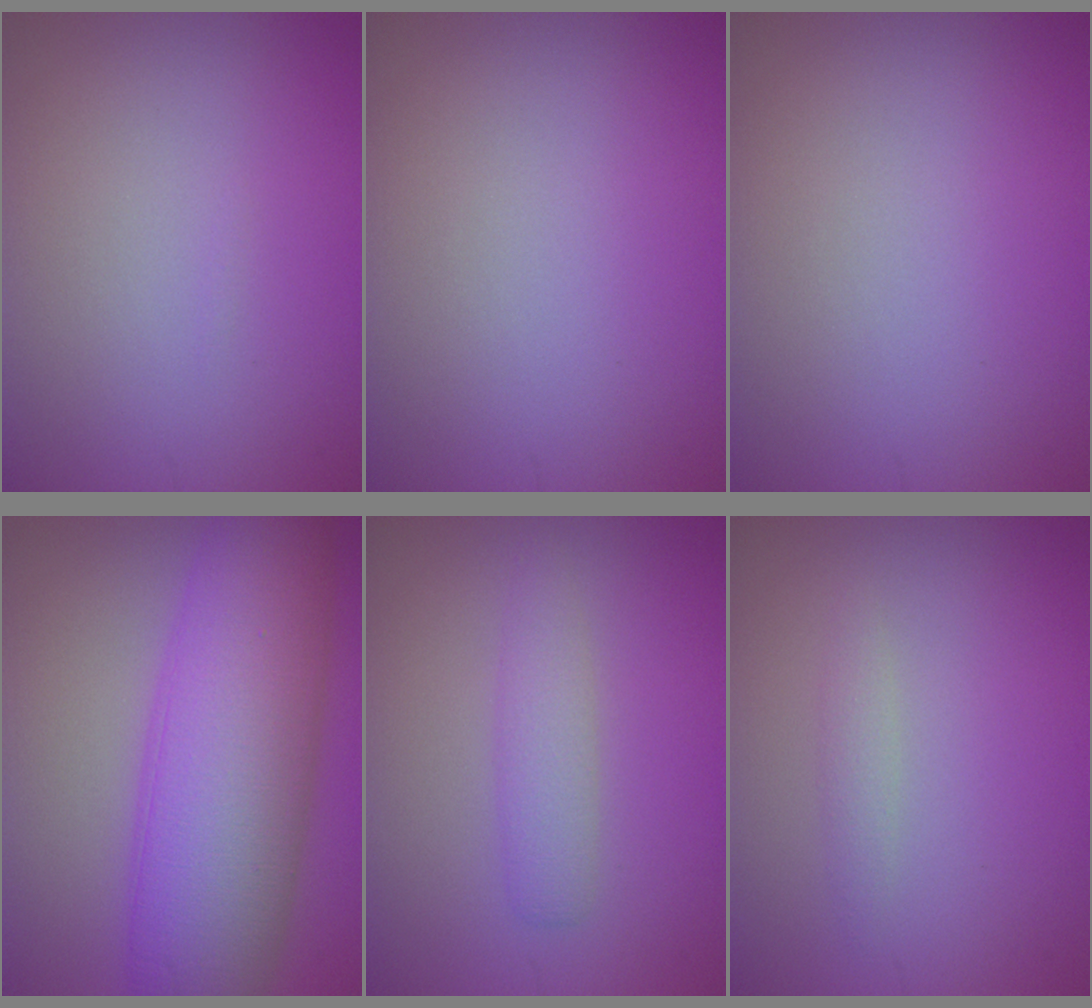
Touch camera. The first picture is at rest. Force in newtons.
{"total": 0.0}
{"total": 0.0}
{"total": 11.9, "press": 11.9, "slide": 0.2}
{"total": 2.4, "press": 2.4, "slide": 0.1}
{"total": 1.1, "press": 1.1, "slide": 0.1}